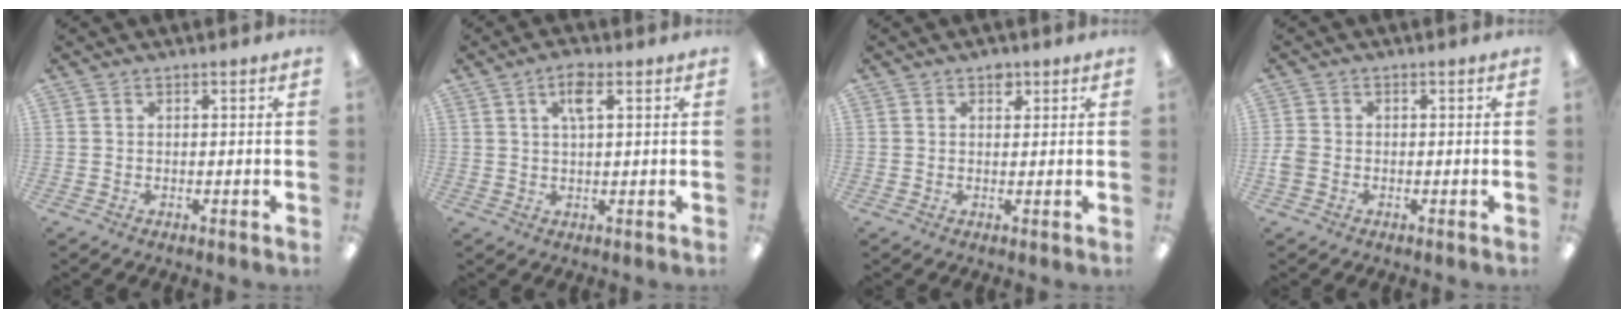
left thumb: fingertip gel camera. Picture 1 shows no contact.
{"total": 4.8, "force": [2.3, 1.6, 3.9], "torque": [-0.070, 0.001, 0.034]}
{"total": 2.2, "force": [1.4, 1.4, 0.9], "torque": [-0.002, -0.003, 0.022]}
{"total": 2.7, "force": [-0.9, 2.1, 1.5], "torque": [-0.022, 0.008, -0.015]}